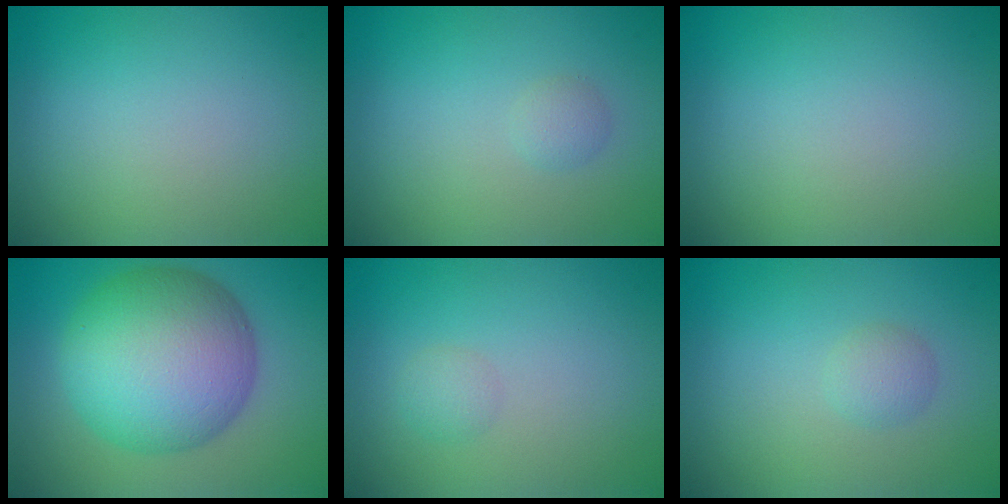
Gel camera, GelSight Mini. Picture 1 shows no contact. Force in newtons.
{"total": 1.0, "press": 1.0, "slide": 0.1}
{"total": 0.0}
{"total": 12.8, "press": 12.8, "slide": 0.3}
{"total": 1.2, "press": 1.2, "slide": 0.0}
{"total": 1.4, "press": 1.4, "slide": 0.1}